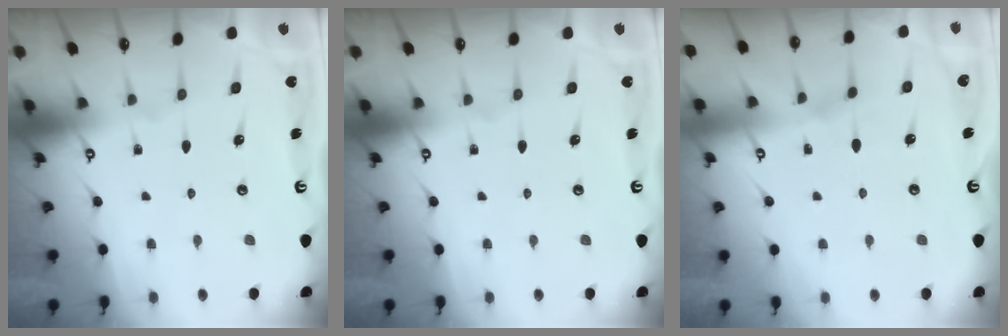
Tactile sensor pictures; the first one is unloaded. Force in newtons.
{"total": 0.0}
{"total": 2.5, "press": 2.4, "slide": 0.5}